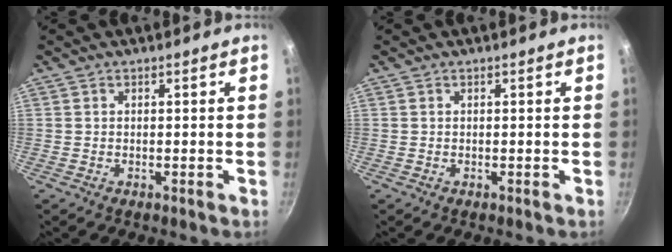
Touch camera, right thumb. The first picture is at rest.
{"total": 0.0}